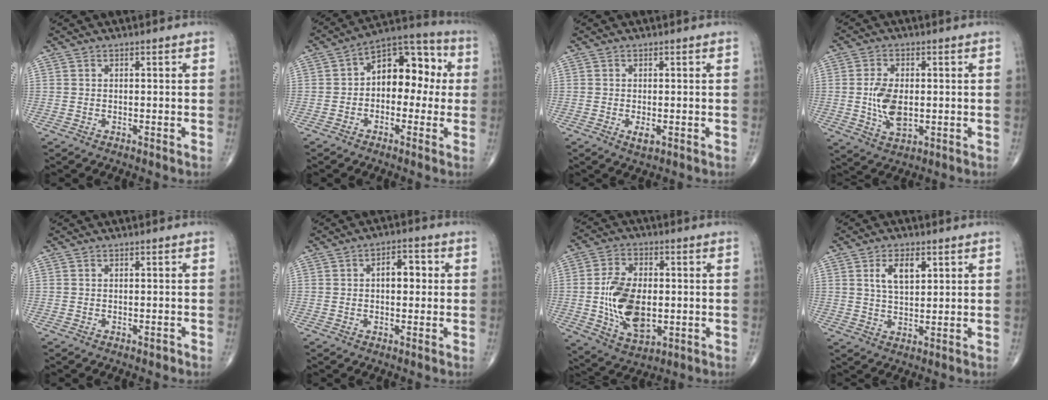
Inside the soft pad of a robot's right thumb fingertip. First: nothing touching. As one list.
[{"total": 12.4, "force": [0.7, 8.0, 9.4], "torque": [-0.089, 0.042, -0.009]}, {"total": 1.9, "force": [-0.5, 0.8, 1.6], "torque": [-0.027, -0.003, -0.006]}, {"total": 8.0, "force": [-0.3, 4.5, 6.6], "torque": [-0.122, -0.006, 0.000]}, {"total": 0.6, "force": [-0.4, 0.3, 0.3], "torque": [-0.002, 0.000, -0.007]}, {"total": 5.2, "force": [0.7, 2.9, 4.3], "torque": [-0.052, 0.017, 0.005]}, {"total": 14.5, "force": [-1.0, 8.6, 11.6], "torque": [-0.199, -0.003, -0.009]}, {"total": 6.0, "force": [2.4, 3.0, 4.6], "torque": [-0.074, -0.010, 0.046]}]